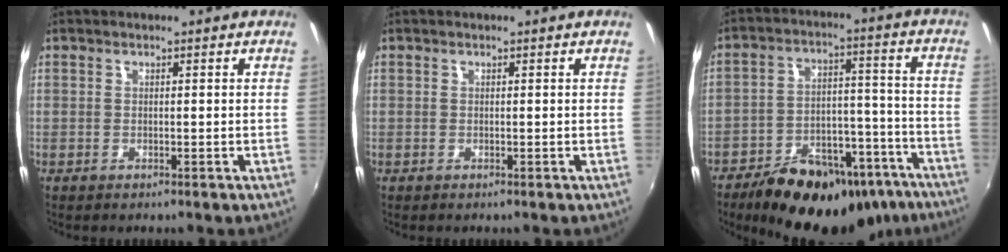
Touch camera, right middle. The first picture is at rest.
{"total": 0.0}
{"total": 23.8, "force": [-17.4, 10.9, 12.0], "torque": [-0.195, 0.028, -0.220]}